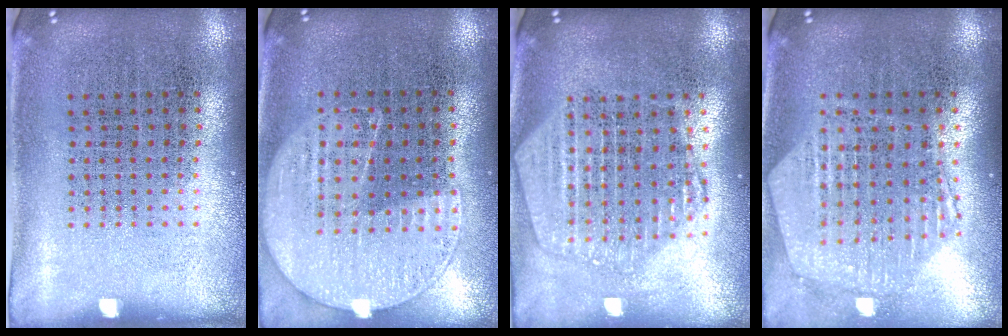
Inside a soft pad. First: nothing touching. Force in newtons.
{"total": 1.1, "press": 1.0, "slide": 0.4}
{"total": 2.2, "press": 1.9, "slide": 1.1}
{"total": 1.2, "press": 1.2, "slide": 0.1}